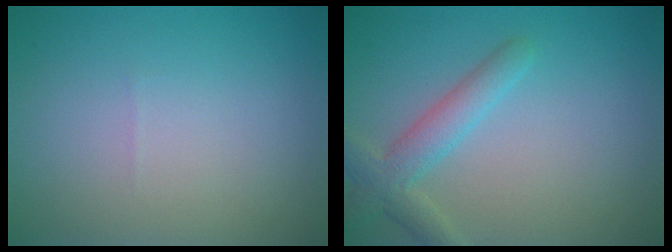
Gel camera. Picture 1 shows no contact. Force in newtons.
{"total": 3.3, "press": 3.3, "slide": 0.2}